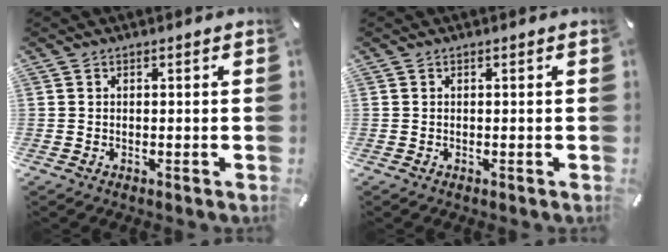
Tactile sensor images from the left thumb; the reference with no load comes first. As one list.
[{"total": 0.0}]